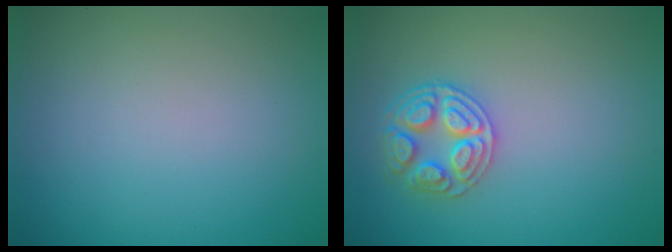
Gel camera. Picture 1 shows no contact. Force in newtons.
{"total": 3.5, "press": 3.3, "slide": 1.1}